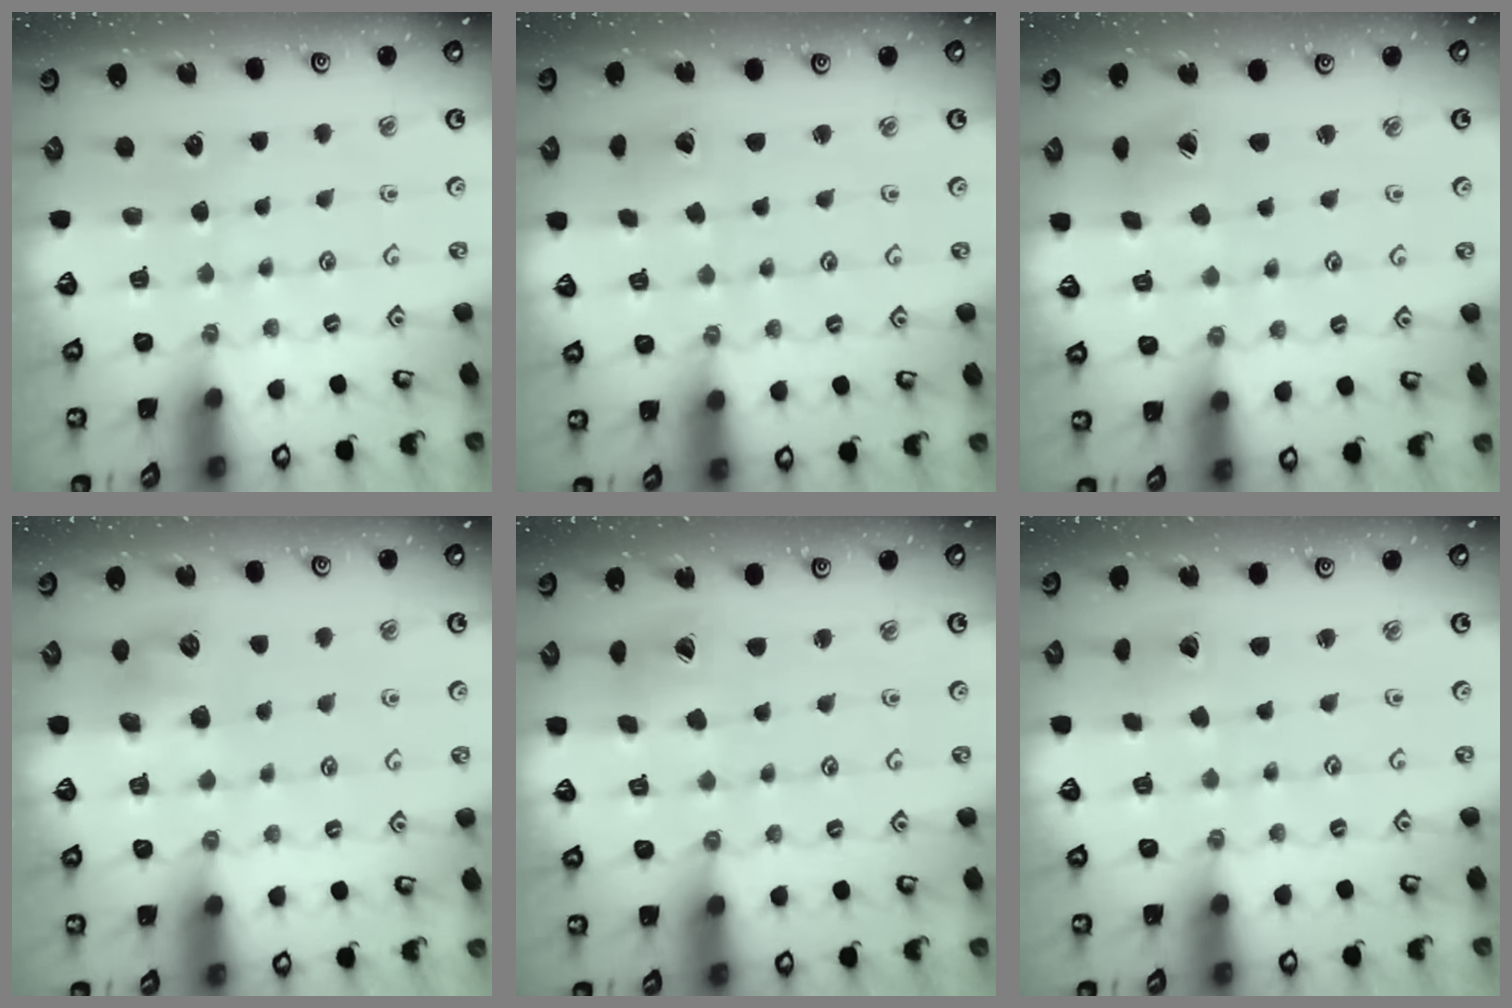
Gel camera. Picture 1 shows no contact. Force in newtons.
{"total": 3.4, "press": 3.3, "slide": 0.2}
{"total": 4.0, "press": 4.0, "slide": 0.5}
{"total": 8.9, "press": 8.9, "slide": 0.4}
{"total": 7.9, "press": 7.9, "slide": 0.6}
{"total": 2.3, "press": 2.3, "slide": 0.3}